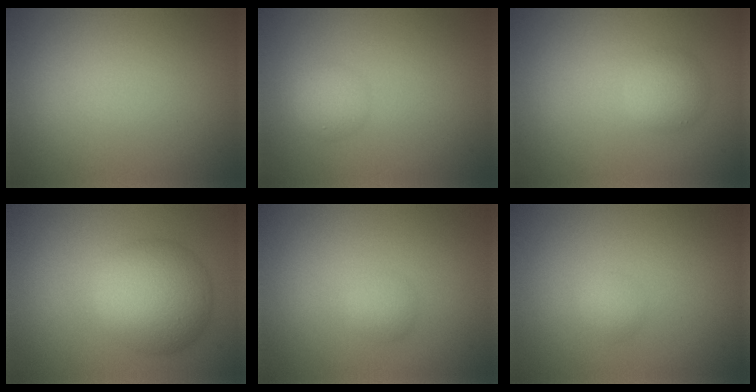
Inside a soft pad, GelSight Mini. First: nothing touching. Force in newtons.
{"total": 1.6, "press": 1.6, "slide": 0.1}
{"total": 2.2, "press": 2.2, "slide": 0.2}
{"total": 7.1, "press": 7.1, "slide": 0.1}
{"total": 1.3, "press": 1.3, "slide": 0.0}
{"total": 1.1, "press": 1.1, "slide": 0.0}